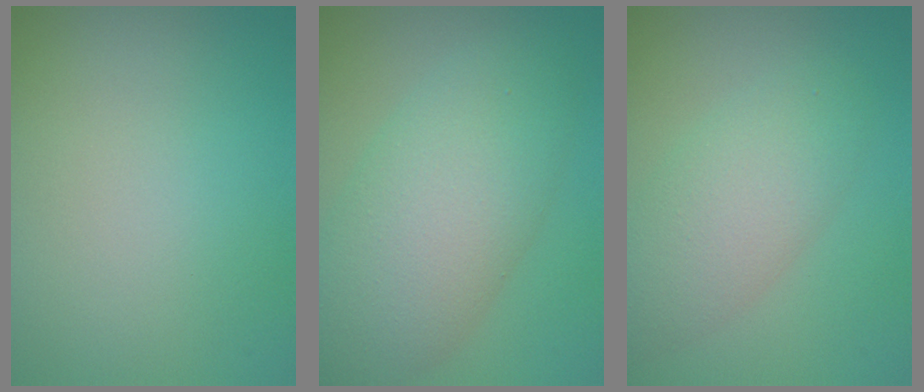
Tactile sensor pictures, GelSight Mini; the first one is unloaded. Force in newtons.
{"total": 7.9, "press": 7.9, "slide": 0.3}
{"total": 4.5, "press": 4.5, "slide": 0.4}